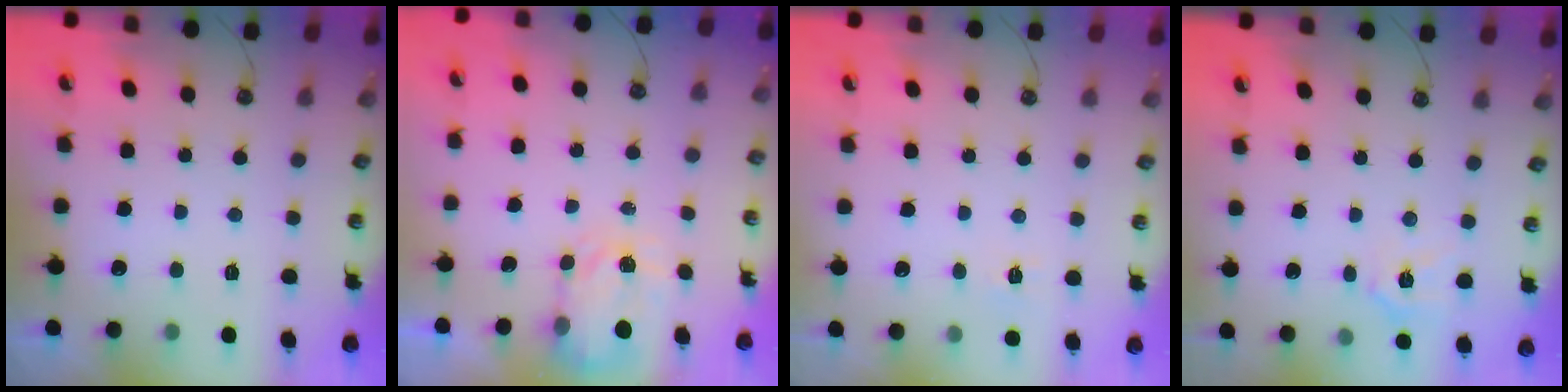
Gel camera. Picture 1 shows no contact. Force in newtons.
{"total": 3.6, "press": 3.6, "slide": 0.6}
{"total": 5.3, "press": 5.3, "slide": 0.6}
{"total": 7.9, "press": 7.8, "slide": 0.9}